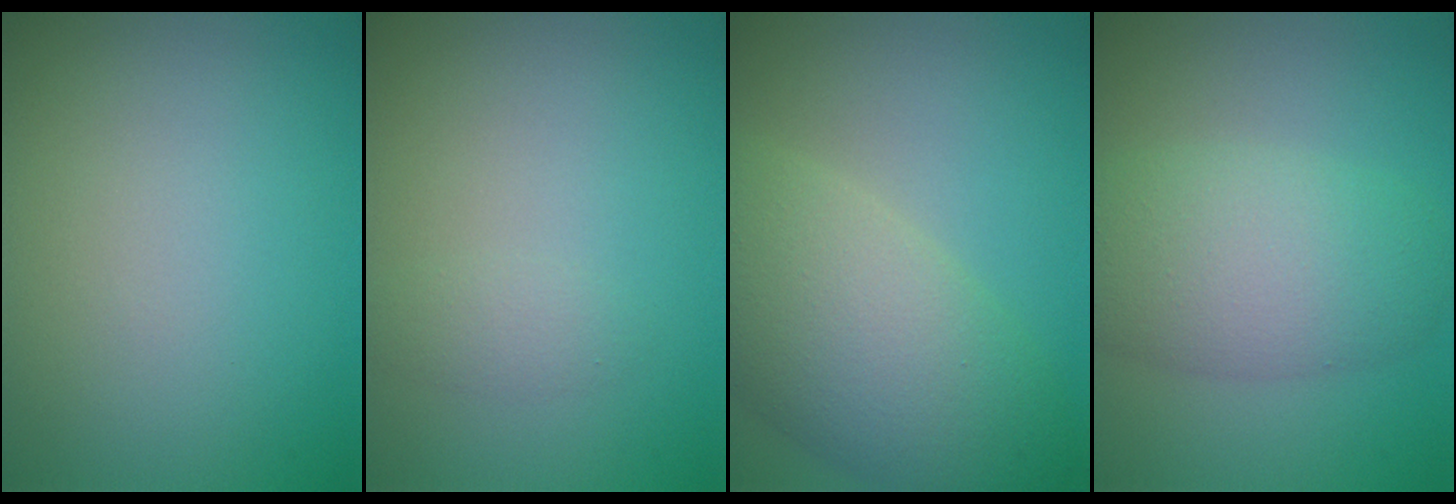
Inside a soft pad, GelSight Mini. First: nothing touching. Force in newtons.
{"total": 1.0, "press": 1.0, "slide": 0.0}
{"total": 8.6, "press": 8.6, "slide": 0.4}
{"total": 6.2, "press": 6.2, "slide": 0.4}